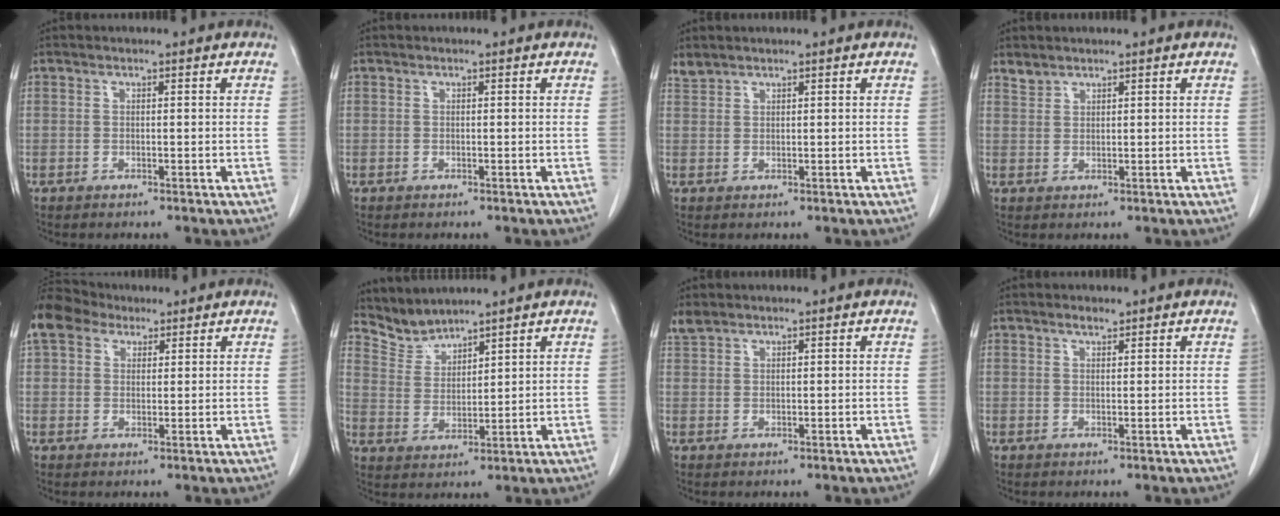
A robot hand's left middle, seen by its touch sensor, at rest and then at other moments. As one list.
[{"total": 0.0}, {"total": 1.4, "force": [1.4, 0.2, -0.1], "torque": [-0.005, 0.007, 0.034]}, {"total": 1.5, "force": [1.4, 0.5, -0.1], "torque": [0.003, 0.003, 0.028]}, {"total": 6.3, "force": [4.5, 3.8, 2.1], "torque": [-0.053, 0.032, 0.093]}, {"total": 4.7, "force": [4.6, 0.1, -0.7], "torque": [0.008, -0.001, 0.106]}, {"total": 1.8, "force": [1.7, 0.6, 0.3], "torque": [-0.012, 0.009, 0.037]}, {"total": 1.1, "force": [1.0, 0.3, 0.4], "torque": [-0.014, -0.002, 0.017]}]